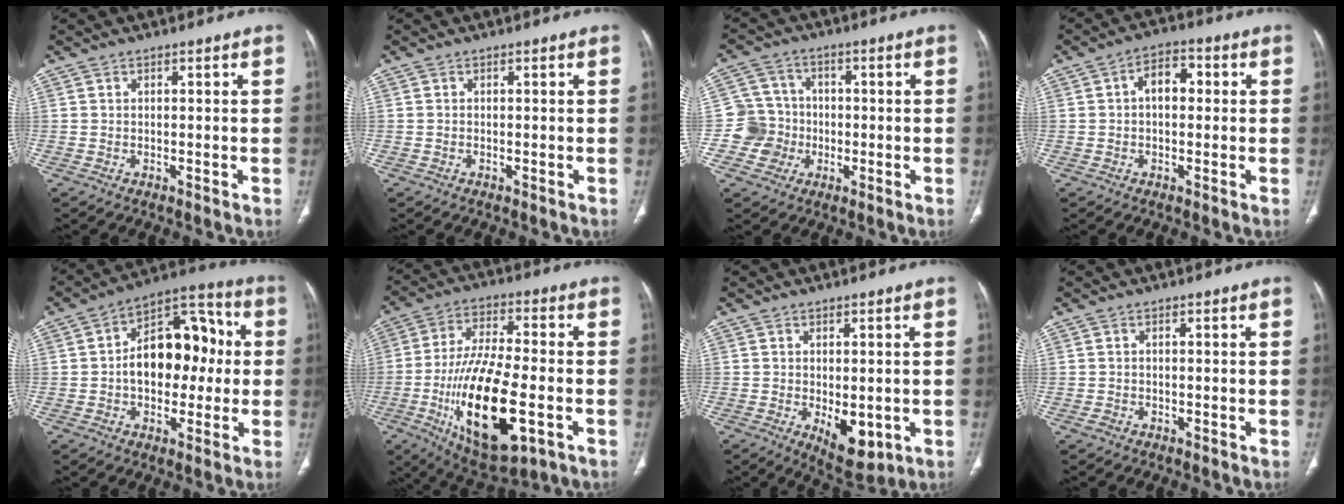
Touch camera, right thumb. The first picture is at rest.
{"total": 0.0}
{"total": 8.2, "force": [-1.8, 7.9, 0.9], "torque": [0.020, 0.018, -0.037]}
{"total": 5.8, "force": [0.6, 3.7, 4.4], "torque": [-0.058, 0.021, 0.000]}
{"total": 16.7, "force": [0.3, 10.6, 12.9], "torque": [-0.147, 0.041, -0.001]}
{"total": 22.1, "force": [-6.2, 8.5, 19.4], "torque": [-0.359, 0.008, -0.090]}
{"total": 7.7, "force": [-1.9, 4.0, 6.4], "torque": [-0.080, -0.012, -0.013]}
{"total": 1.0, "force": [-0.6, 0.8, 0.3], "torque": [-0.007, 0.004, -0.011]}